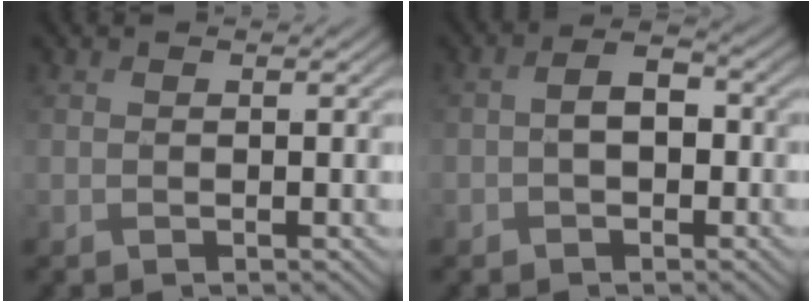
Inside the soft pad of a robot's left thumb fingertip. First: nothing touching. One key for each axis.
{"total": 4.6, "fx": -0.7, "fy": 3.2, "fz": 3.2, "tx": -0.053, "ty": 0.006, "tz": -0.018}